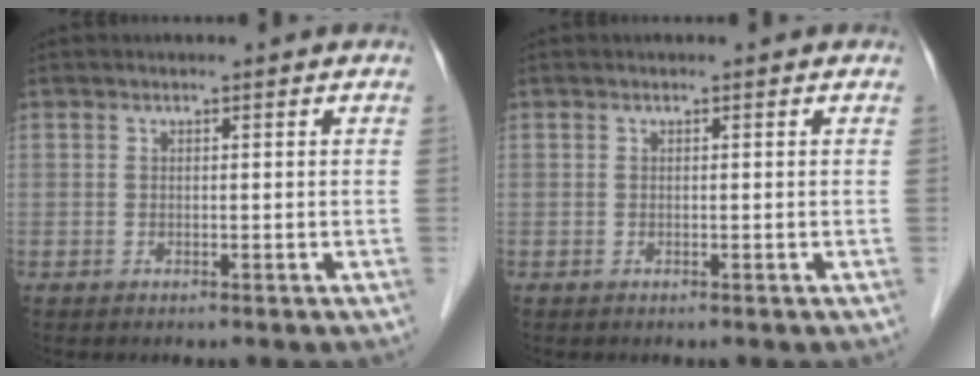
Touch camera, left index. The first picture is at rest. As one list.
[{"total": 0.0}]